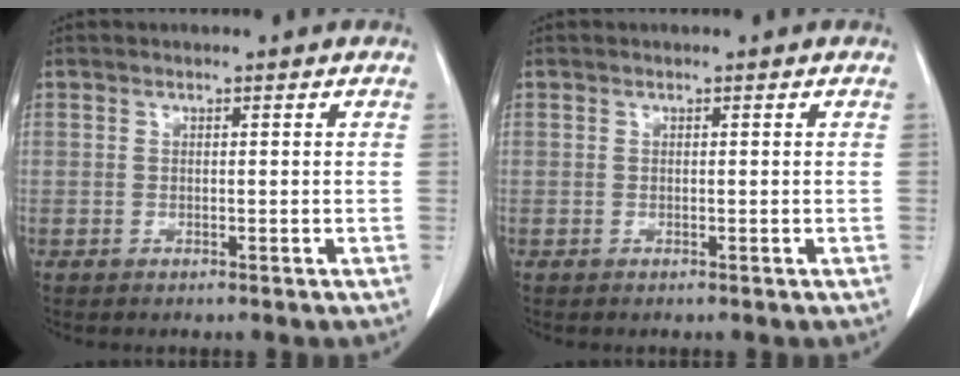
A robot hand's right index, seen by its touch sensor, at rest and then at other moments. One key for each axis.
{"total": 0.0}